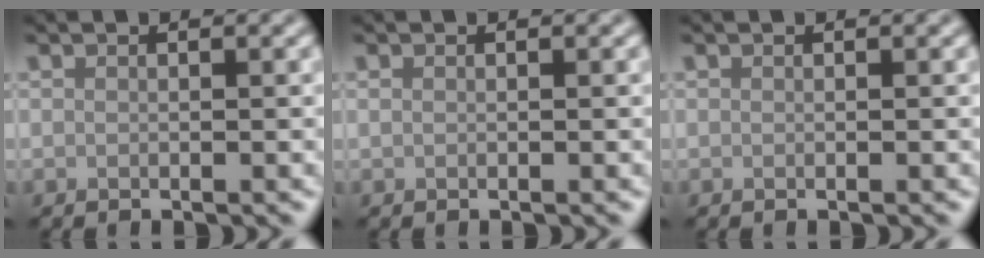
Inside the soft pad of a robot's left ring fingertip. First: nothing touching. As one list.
[{"total": 0.0}, {"total": 0.0}]